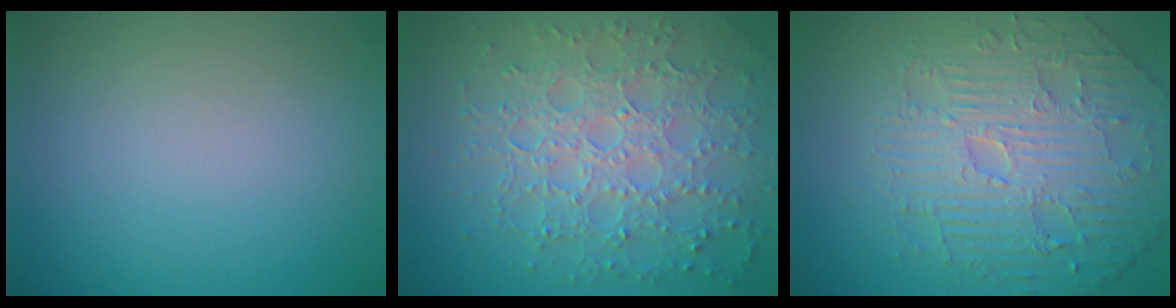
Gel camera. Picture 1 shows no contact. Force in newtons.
{"total": 7.7, "press": 5.6, "slide": 5.3}
{"total": 5.9, "press": 5.3, "slide": 2.5}